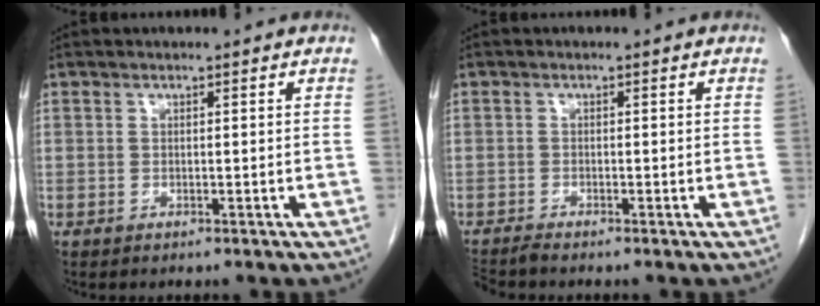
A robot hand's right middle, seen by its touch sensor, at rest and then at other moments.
{"total": 1.9, "force": [-1.7, -0.5, 0.5], "torque": [-0.014, -0.007, -0.035]}